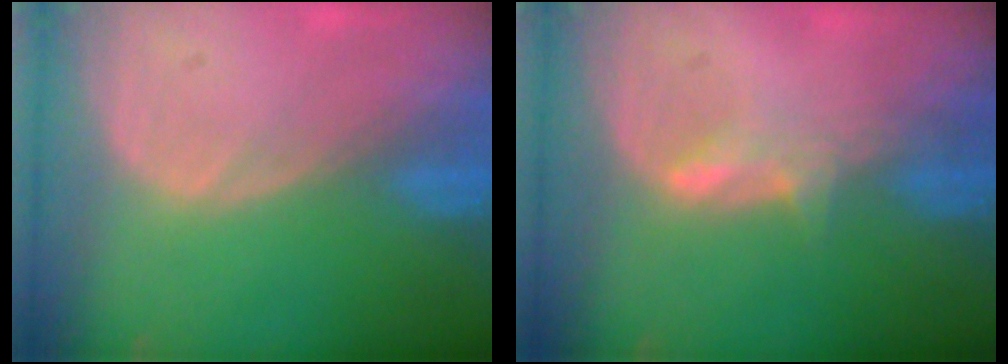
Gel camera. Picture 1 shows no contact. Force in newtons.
{"total": 2.3, "press": 2.3, "slide": 0.4}